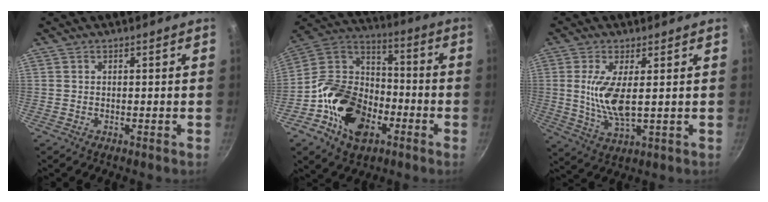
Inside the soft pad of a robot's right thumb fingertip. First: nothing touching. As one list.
[{"total": 19.3, "force": [-7.7, 13.3, 11.6], "torque": [-0.186, 0.054, -0.155]}, {"total": 8.8, "force": [1.1, 2.9, 8.2], "torque": [-0.167, -0.014, 0.028]}]